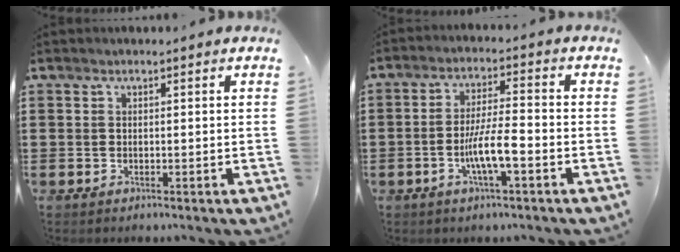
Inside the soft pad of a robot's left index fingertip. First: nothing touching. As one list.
[{"total": 6.8, "force": [-2.3, 1.2, 6.3], "torque": [-0.124, -0.002, -0.047]}]